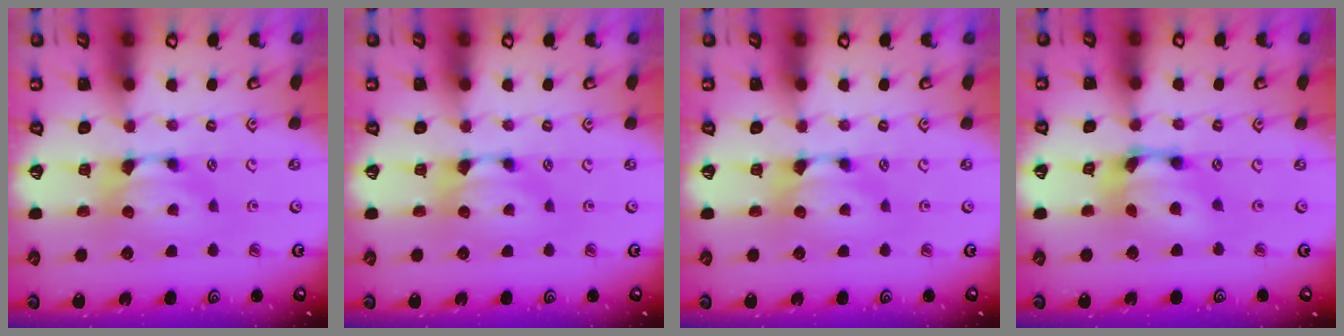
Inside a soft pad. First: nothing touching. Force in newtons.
{"total": 0.0}
{"total": 0.0}
{"total": 5.2, "press": 4.8, "slide": 1.9}